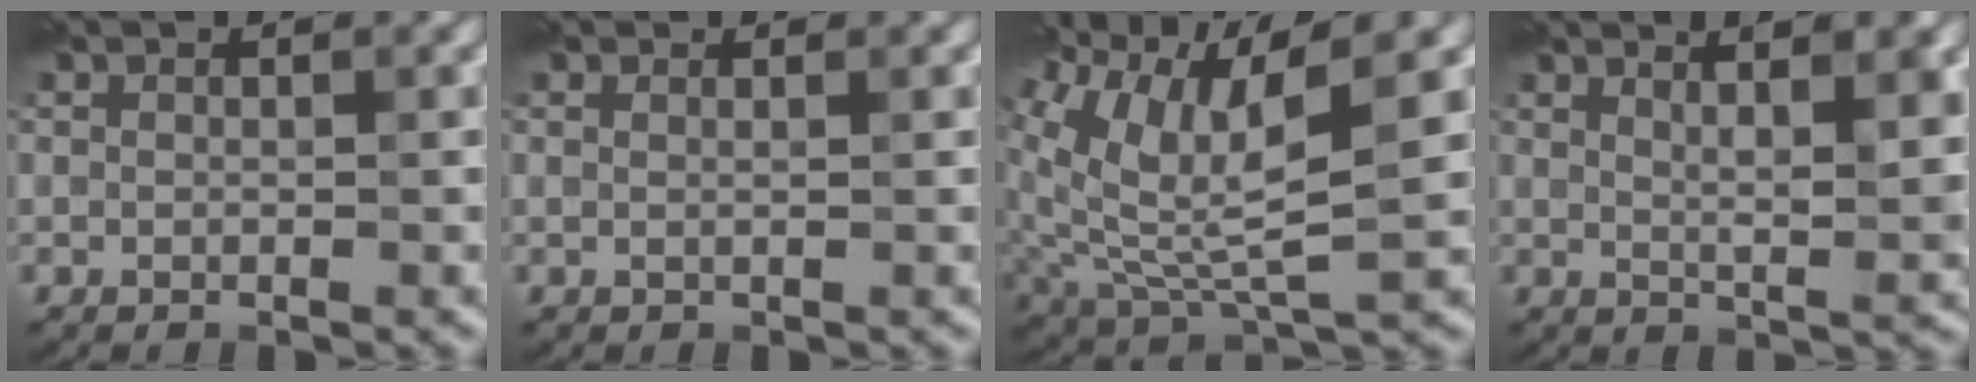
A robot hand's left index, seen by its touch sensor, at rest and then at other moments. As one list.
[{"total": 0.0}, {"total": 9.0, "force": [4.2, 2.7, 7.5], "torque": [-0.167, 0.005, 0.090]}, {"total": 5.2, "force": [2.7, 1.2, 4.3], "torque": [-0.047, 0.016, 0.026]}]